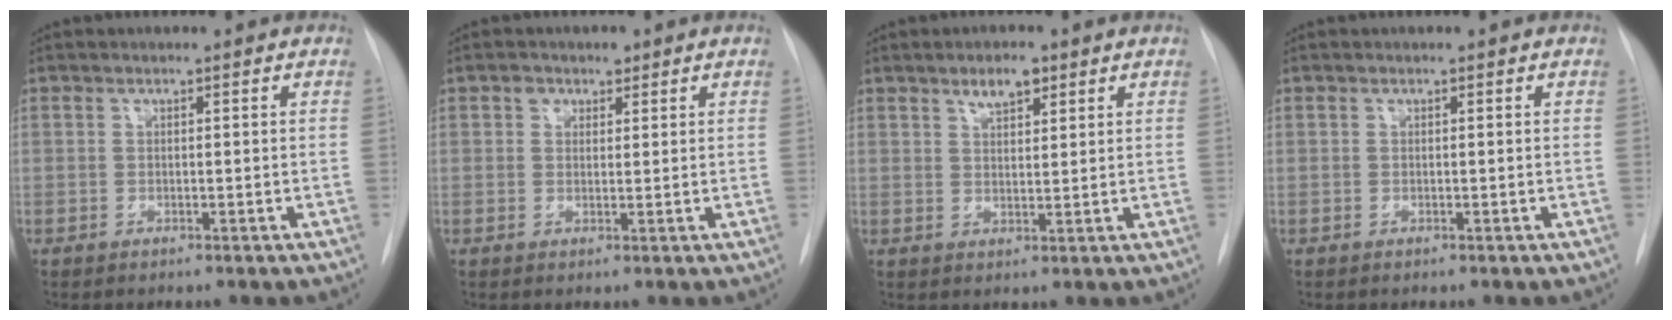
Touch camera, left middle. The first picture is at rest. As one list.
[{"total": 2.1, "force": [1.2, 1.7, 0.6], "torque": [-0.007, 0.004, 0.014]}, {"total": 3.7, "force": [2.4, 1.4, 2.4], "torque": [-0.042, 0.002, 0.041]}, {"total": 0.0}]